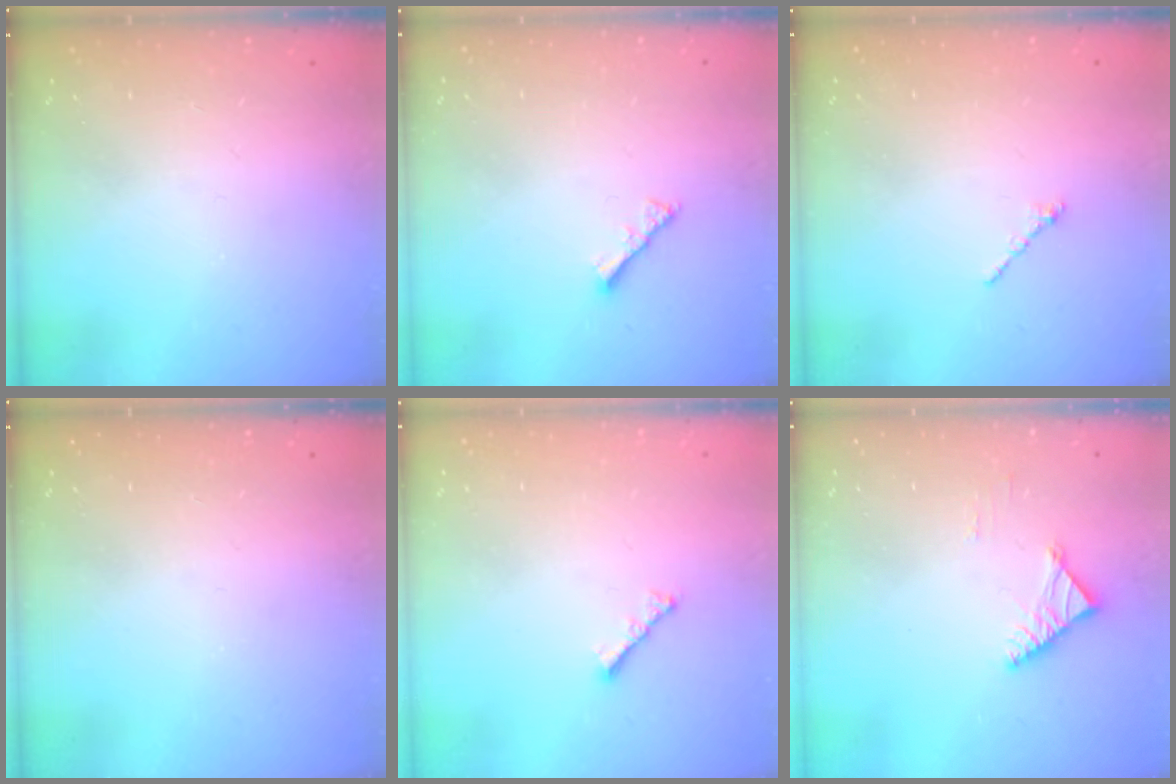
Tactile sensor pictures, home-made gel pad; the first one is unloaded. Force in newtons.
{"total": 2.8, "press": 2.8, "slide": 0.6}
{"total": 1.2, "press": 1.1, "slide": 0.5}
{"total": 0.0}
{"total": 2.4, "press": 2.3, "slide": 0.6}
{"total": 3.4, "press": 3.3, "slide": 0.8}